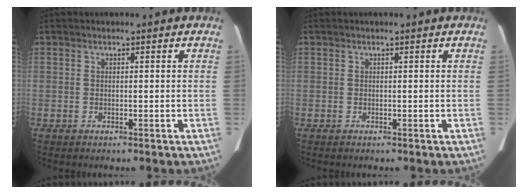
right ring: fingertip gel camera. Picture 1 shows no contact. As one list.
[{"total": 0.0}]